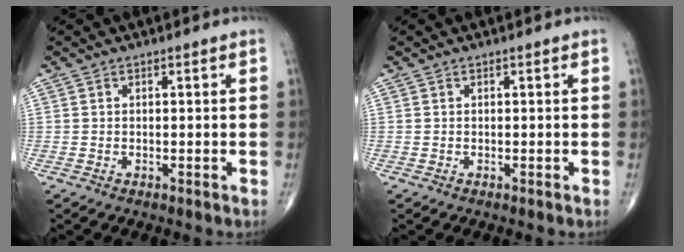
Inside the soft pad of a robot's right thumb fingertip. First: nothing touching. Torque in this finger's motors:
{"motor_torque": [-0.01, 0.01, 0.00, 0.00, 0.00]}